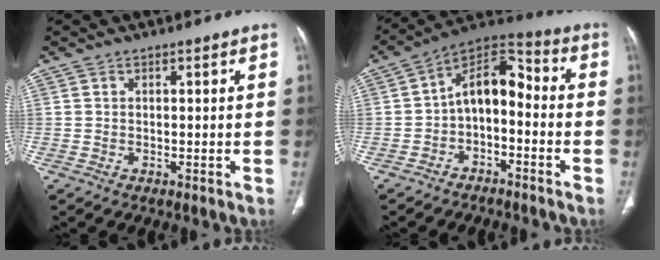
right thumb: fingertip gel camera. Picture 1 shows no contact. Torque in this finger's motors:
{"motor_torque": [1.44, 1.38, 0.86, -0.35, 0.05]}